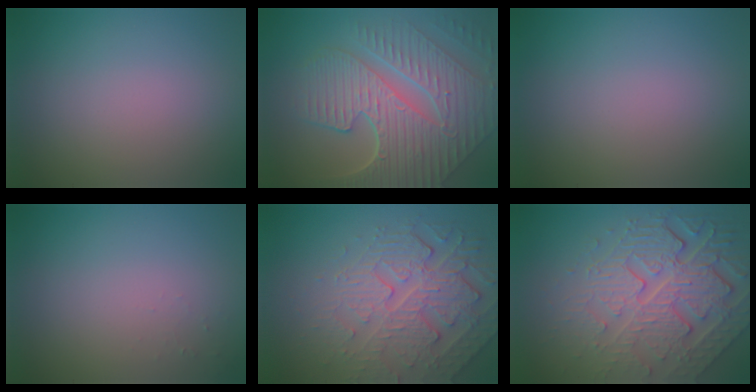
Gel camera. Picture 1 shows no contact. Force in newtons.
{"total": 10.6, "press": 7.3, "slide": 7.7}
{"total": 0.0}
{"total": 0.5, "press": 0.5, "slide": 0.1}
{"total": 5.0, "press": 4.5, "slide": 2.1}
{"total": 8.6, "press": 5.9, "slide": 6.2}